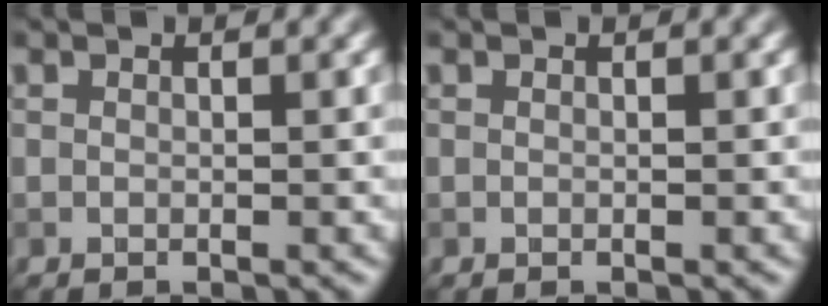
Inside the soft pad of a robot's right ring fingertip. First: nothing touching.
{"total": 0.0}